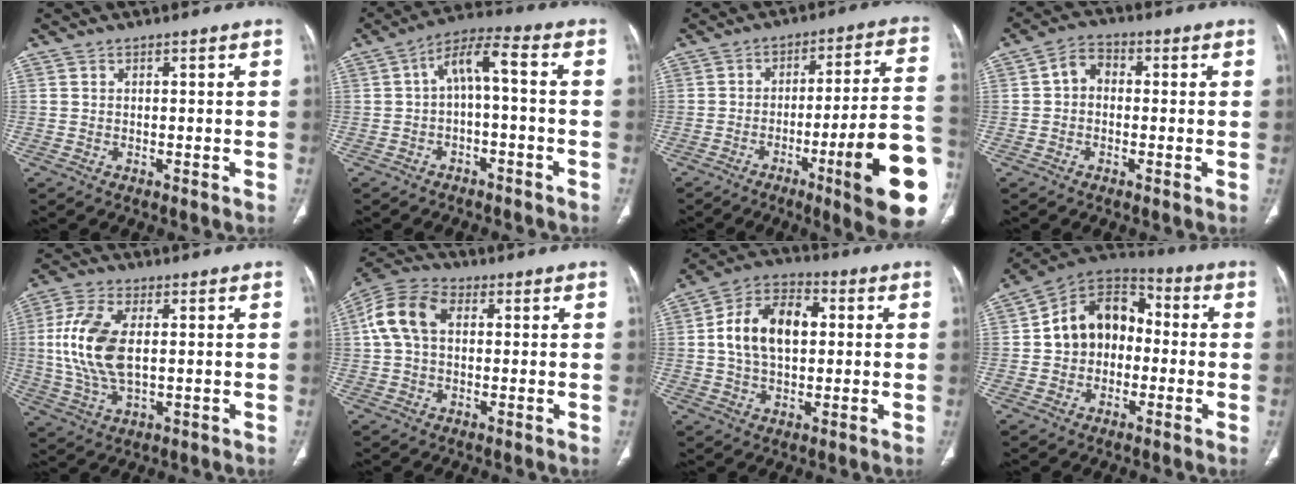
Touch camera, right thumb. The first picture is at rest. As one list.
[{"total": 7.1, "force": [-1.3, 2.7, 6.4], "torque": [-0.115, 0.049, -0.023]}, {"total": 20.6, "force": [-7.2, 1.8, 19.3], "torque": [-0.216, 0.018, -0.104]}, {"total": 4.6, "force": [-0.1, 3.6, 2.9], "torque": [-0.035, 0.015, -0.015]}, {"total": 13.0, "force": [1.1, 6.8, 11.0], "torque": [-0.239, -0.001, 0.024]}, {"total": 10.2, "force": [1.9, 6.9, 7.3], "torque": [-0.150, 0.030, 0.028]}, {"total": 13.8, "force": [1.7, 8.6, 10.6], "torque": [-0.177, 0.022, 0.022]}, {"total": 13.8, "force": [-0.2, 10.6, 8.9], "torque": [-0.104, 0.042, -0.017]}]